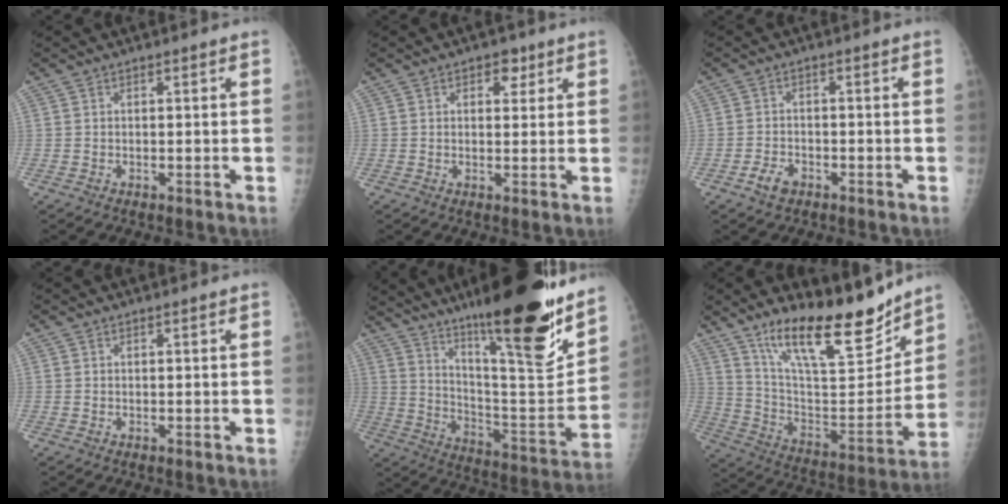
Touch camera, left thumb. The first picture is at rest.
{"total": 3.4, "force": [1.7, 2.2, 1.9], "torque": [-0.004, -0.005, 0.021]}
{"total": 3.4, "force": [-2.1, 2.1, 1.8], "torque": [-0.029, 0.011, -0.035]}
{"total": 0.0}
{"total": 26.5, "force": [17.7, 4.6, 19.1], "torque": [-0.269, -0.089, 0.288]}
{"total": 22.4, "force": [16.5, 6.6, 13.6], "torque": [-0.182, -0.091, 0.282]}